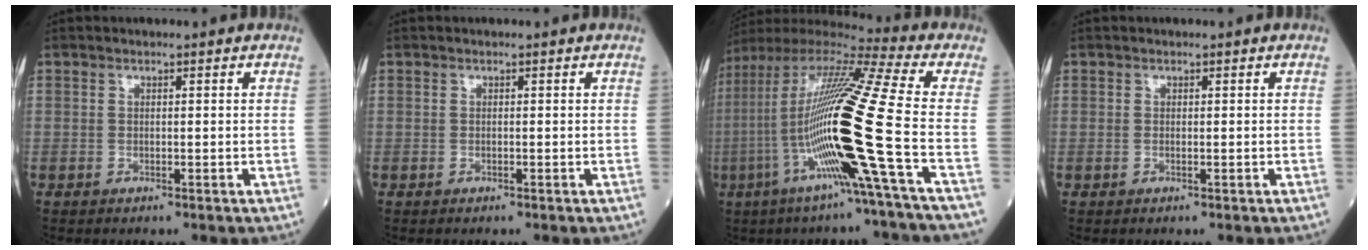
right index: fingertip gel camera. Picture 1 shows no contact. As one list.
[{"total": 0.0}, {"total": 22.2, "force": [-5.7, -1.8, 21.4], "torque": [-0.435, -0.024, -0.128]}, {"total": 0.0}]